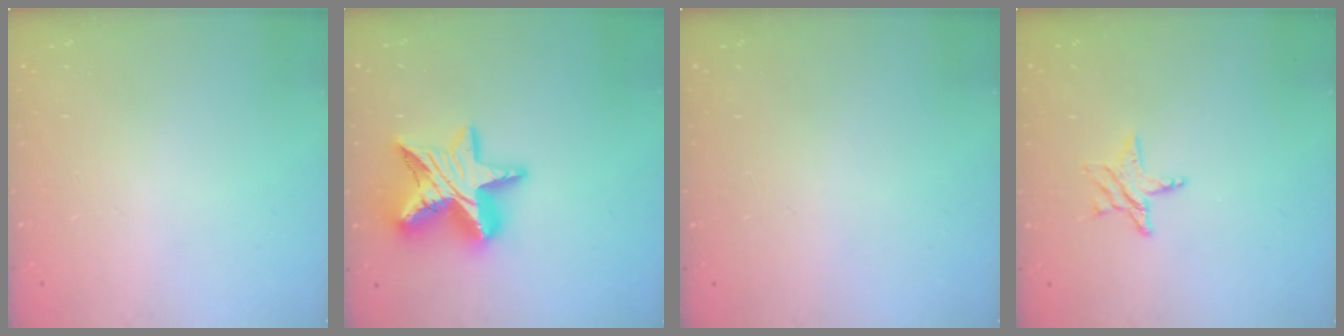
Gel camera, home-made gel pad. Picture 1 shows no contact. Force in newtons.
{"total": 17.2, "press": 17.1, "slide": 1.2}
{"total": 0.0}
{"total": 5.9, "press": 5.9, "slide": 0.4}